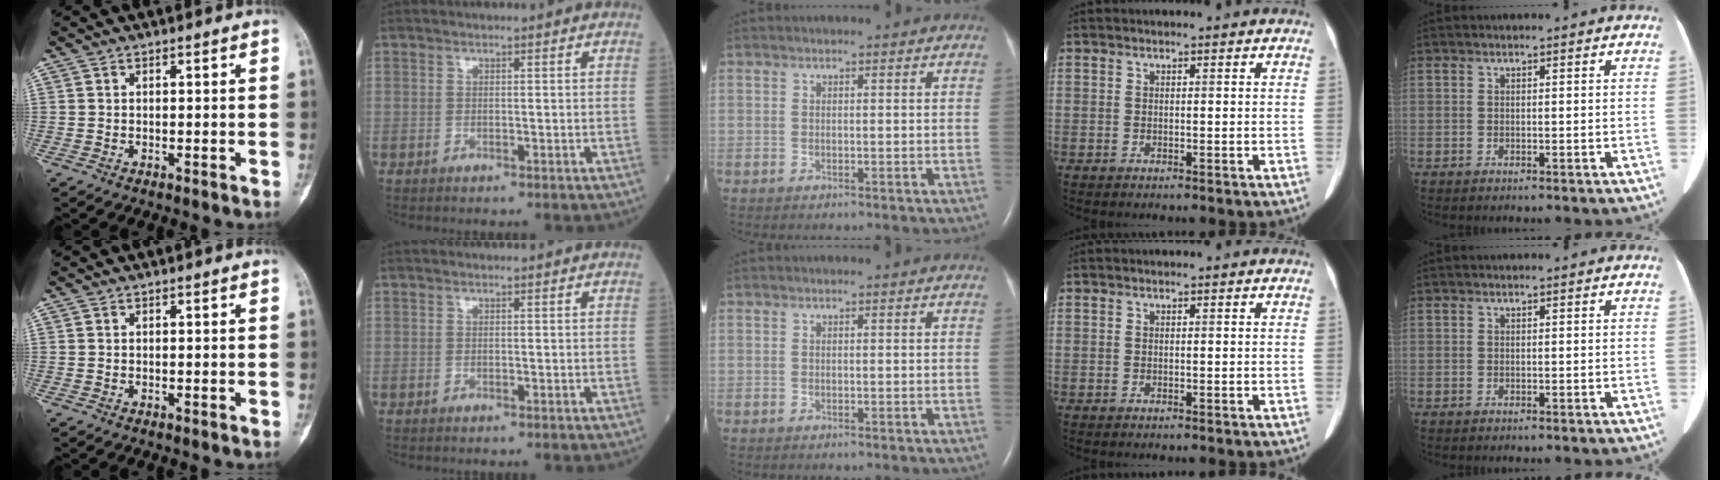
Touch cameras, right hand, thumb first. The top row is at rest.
{}